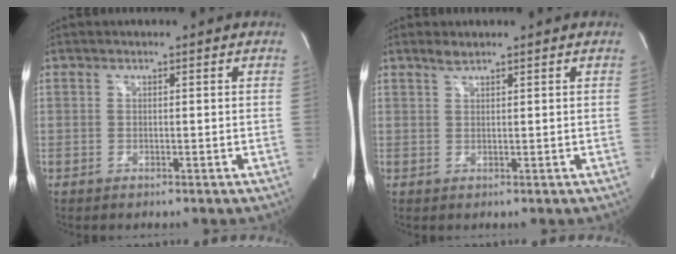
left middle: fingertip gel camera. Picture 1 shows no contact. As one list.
[{"total": 1.4, "force": [1.3, 0.0, 0.6], "torque": [-0.016, 0.004, 0.029]}]